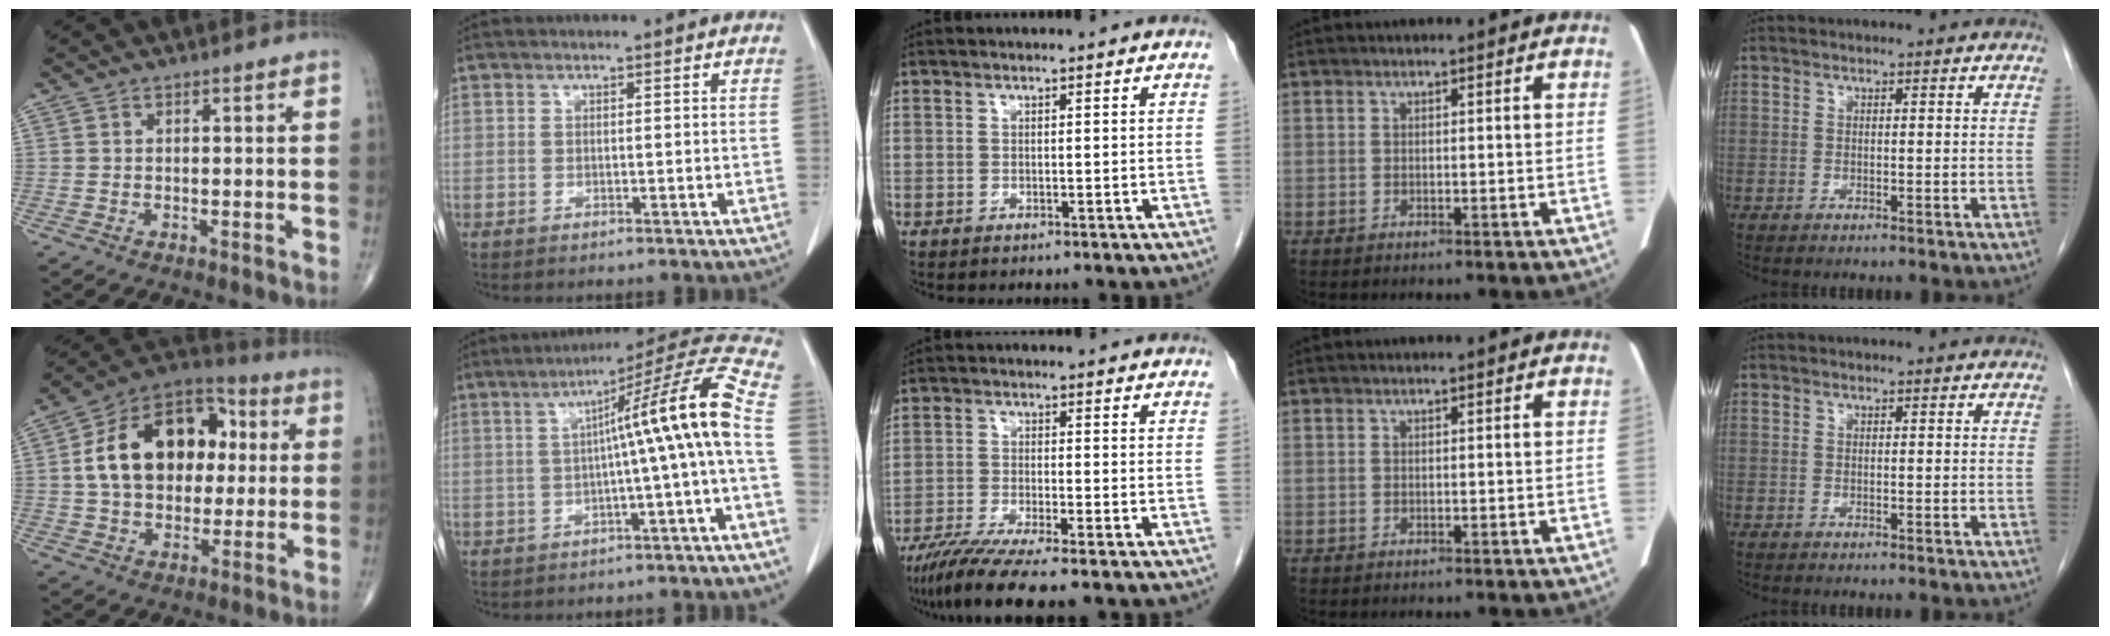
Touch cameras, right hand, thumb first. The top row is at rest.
{"thumb": {"total": 20.6, "force": [3.0, 14.1, 14.7], "torque": [-0.210, 0.023, 0.047]}, "index": {"total": 13.4, "force": [-0.8, -1.6, 13.2], "torque": [-0.173, 0.031, -0.018]}, "middle": {"total": 10.0, "force": [-8.0, 0.1, 6.1], "torque": [-0.093, -0.025, -0.130]}}